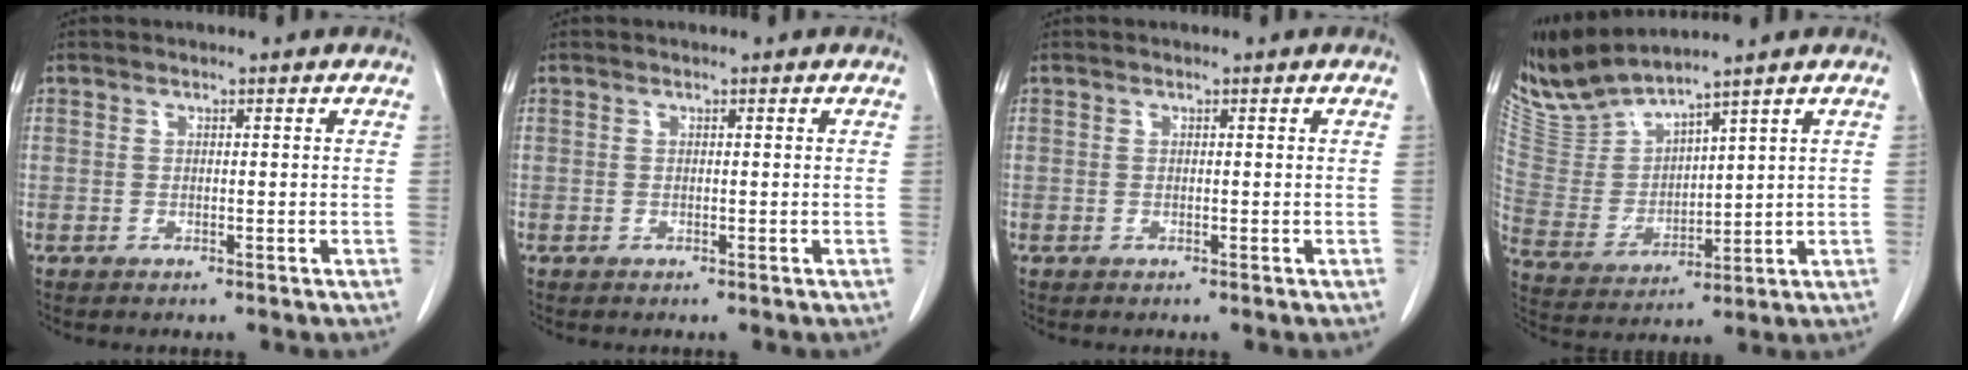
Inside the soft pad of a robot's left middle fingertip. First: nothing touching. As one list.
[{"total": 0.0}, {"total": 0.0}, {"total": 8.9, "force": [8.6, -0.4, 2.3], "torque": [-0.070, -0.002, 0.194]}]